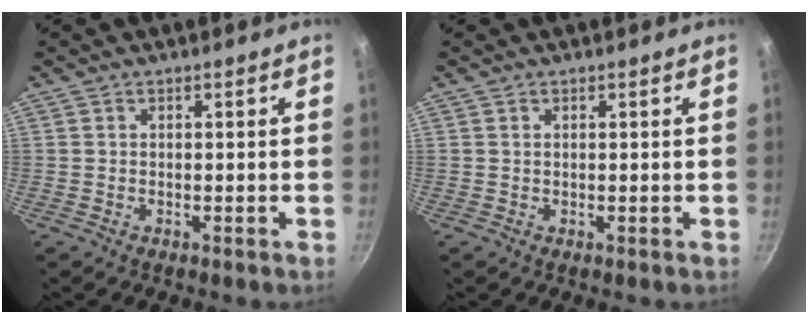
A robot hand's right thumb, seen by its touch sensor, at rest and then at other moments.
{"total": 0.0}